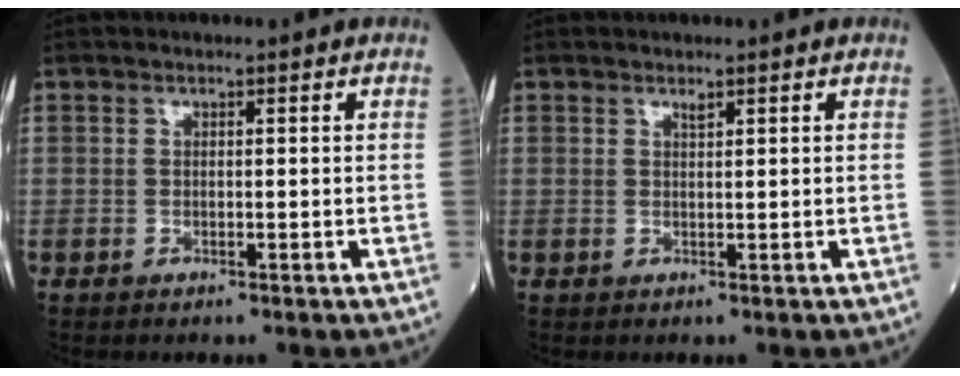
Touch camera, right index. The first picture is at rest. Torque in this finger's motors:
{"motor_torque": [-0.02, 0.01, -0.02, 0.02]}